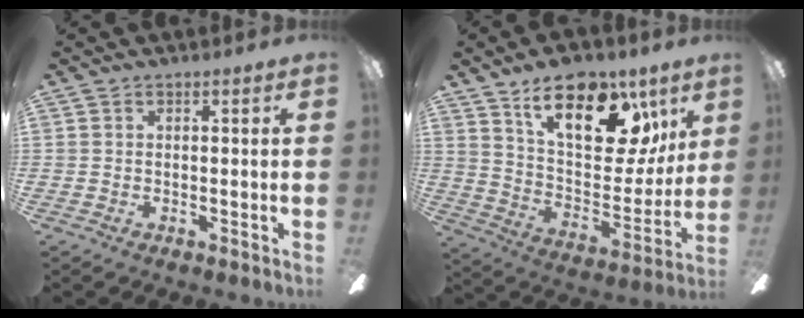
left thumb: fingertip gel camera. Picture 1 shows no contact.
{"total": 23.0, "force": [13.0, 11.9, 14.9], "torque": [-0.215, -0.063, 0.222]}